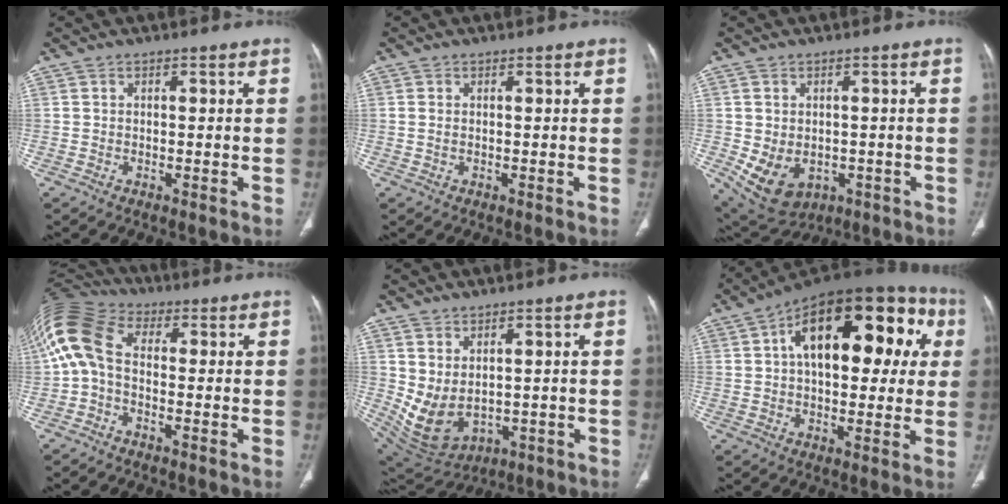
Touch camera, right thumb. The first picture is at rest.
{"total": 0.8, "force": [0.1, 0.5, 0.7], "torque": [-0.020, 0.003, 0.005]}
{"total": 10.8, "force": [-3.0, 8.1, 6.5], "torque": [-0.104, 0.007, -0.021]}
{"total": 12.6, "force": [0.2, 8.0, 9.7], "torque": [-0.214, 0.037, -0.007]}
{"total": 8.9, "force": [0.9, 5.6, 6.9], "torque": [-0.122, -0.013, 0.050]}
{"total": 24.8, "force": [6.3, 12.6, 20.5], "torque": [-0.264, 0.041, 0.086]}